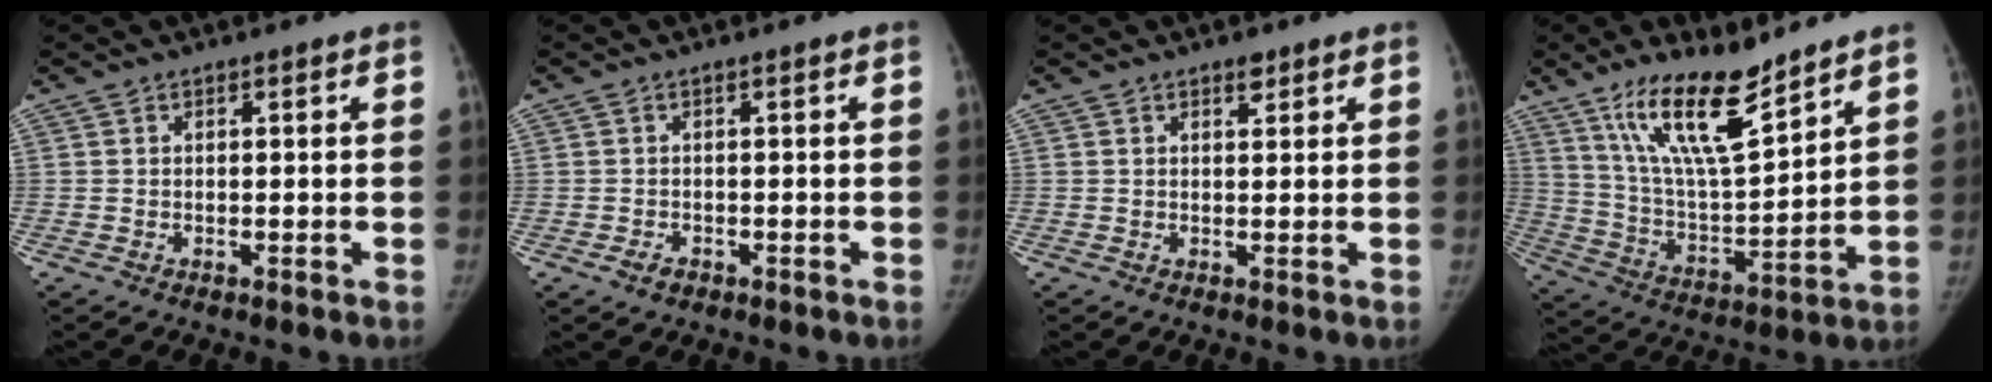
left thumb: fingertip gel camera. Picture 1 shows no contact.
{"total": 1.7, "force": [-0.9, 1.2, 0.8], "torque": [-0.014, 0.001, -0.012]}
{"total": 1.7, "force": [1.2, 0.8, 0.9], "torque": [-0.005, -0.006, 0.016]}
{"total": 17.0, "force": [11.7, 4.5, 11.4], "torque": [-0.182, -0.070, 0.225]}